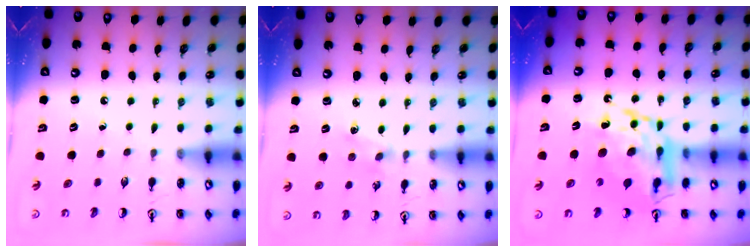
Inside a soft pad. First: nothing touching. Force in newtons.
{"total": 2.3, "press": 2.3, "slide": 0.4}
{"total": 16.6, "press": 16.5, "slide": 2.1}